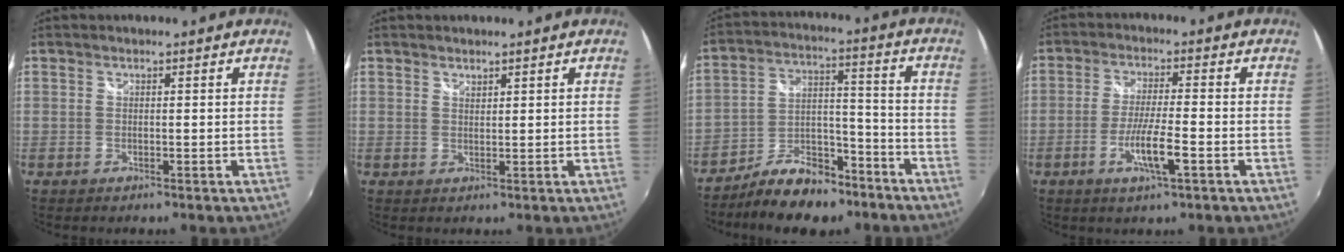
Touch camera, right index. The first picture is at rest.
{"total": 1.1, "force": [1.0, 0.4, 0.2], "torque": [-0.002, 0.000, 0.017]}
{"total": 12.8, "force": [-9.3, 6.3, 6.1], "torque": [-0.116, 0.028, -0.146]}
{"total": 7.2, "force": [-2.9, 0.5, 6.5], "torque": [-0.126, -0.010, -0.055]}